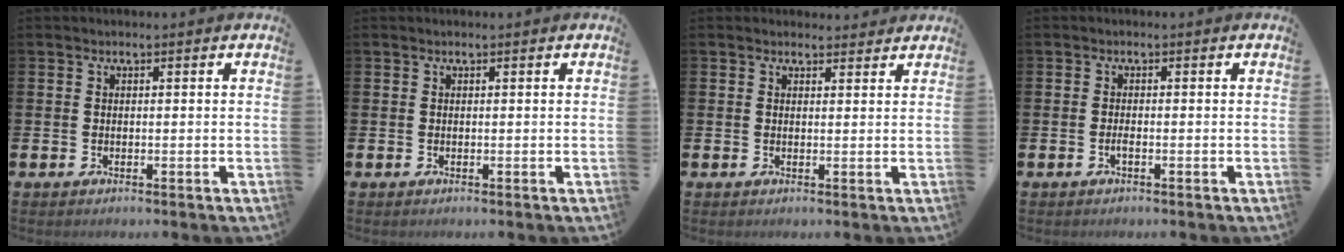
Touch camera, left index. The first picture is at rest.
{"total": 0.0}
{"total": 1.5, "force": [1.4, 0.4, 0.0], "torque": [0.007, -0.004, 0.024]}
{"total": 0.8, "force": [-0.5, 0.1, 0.6], "torque": [-0.018, 0.000, -0.007]}